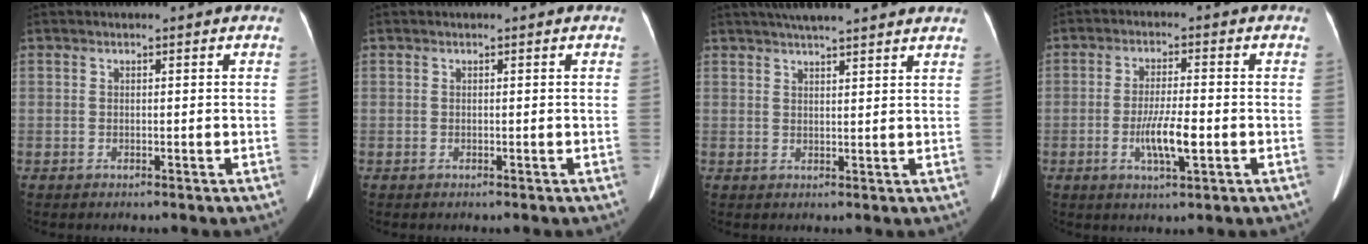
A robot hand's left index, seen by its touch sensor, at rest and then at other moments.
{"total": 0.0}
{"total": 12.0, "force": [10.4, 1.0, 6.0], "torque": [-0.090, 0.035, 0.131]}
{"total": 6.2, "force": [-1.7, 0.9, 5.9], "torque": [-0.114, -0.008, -0.029]}